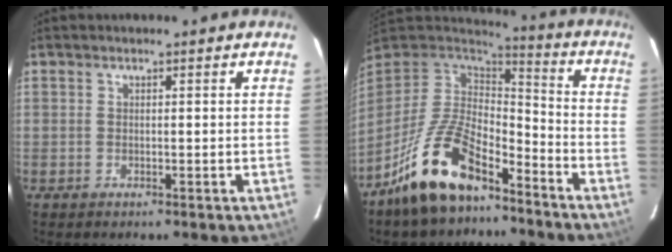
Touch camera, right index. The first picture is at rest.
{"total": 17.0, "force": [-11.6, 7.0, 10.3], "torque": [-0.214, -0.004, -0.209]}